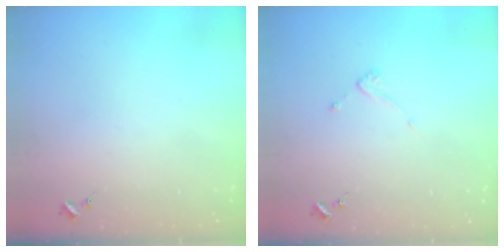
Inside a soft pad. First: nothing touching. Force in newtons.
{"total": 3.6, "press": 3.6, "slide": 0.3}